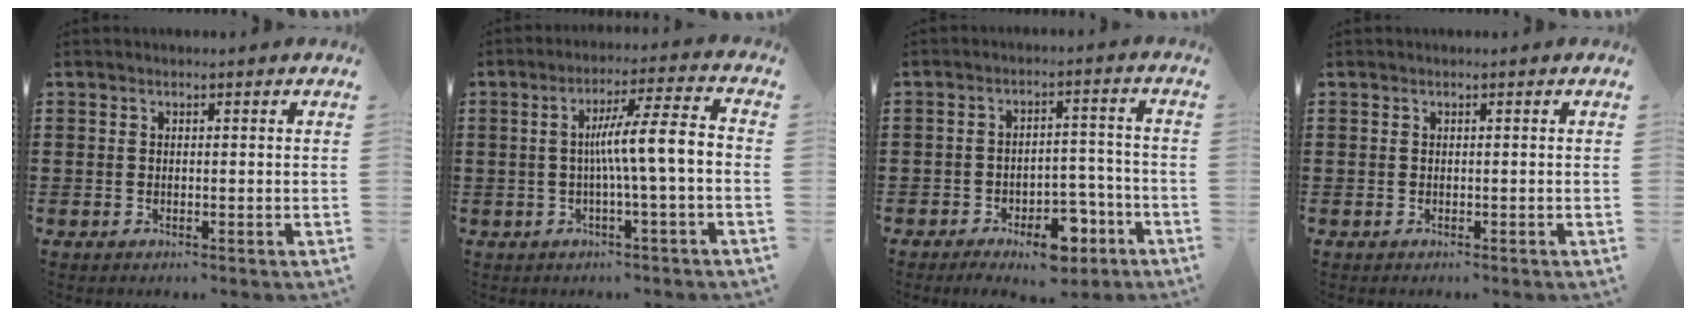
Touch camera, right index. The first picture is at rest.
{"total": 8.2, "force": [-0.9, 0.0, 8.1], "torque": [-0.148, 0.001, -0.023]}
{"total": 7.3, "force": [-4.7, 3.0, 4.7], "torque": [-0.074, 0.015, -0.080]}
{"total": 0.0}